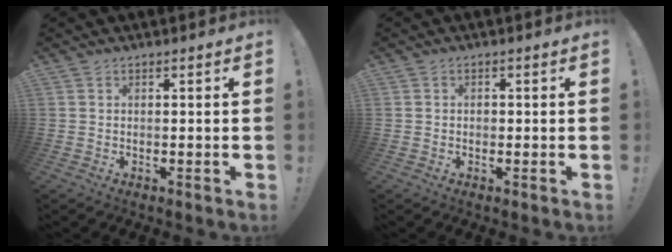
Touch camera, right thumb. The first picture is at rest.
{"total": 1.0, "force": [-0.5, 0.8, 0.5], "torque": [-0.002, -0.001, -0.011]}